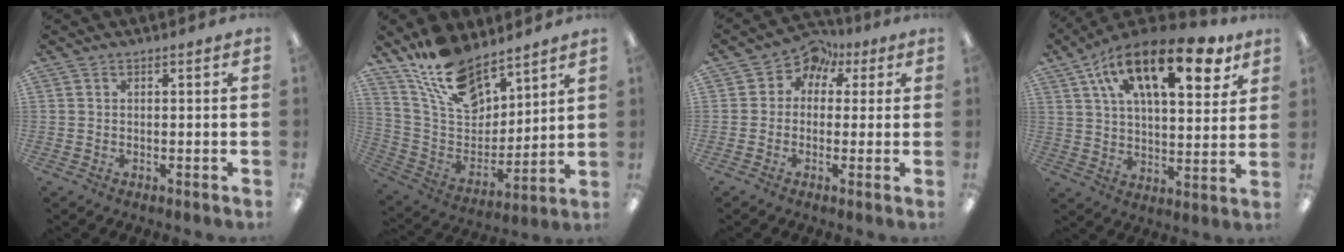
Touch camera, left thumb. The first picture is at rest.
{"total": 16.0, "force": [12.4, 7.1, 7.1], "torque": [-0.144, -0.073, 0.231]}
{"total": 5.6, "force": [2.9, 4.6, 1.5], "torque": [-0.028, -0.019, 0.050]}
{"total": 21.2, "force": [11.4, 9.2, 15.3], "torque": [-0.244, -0.040, 0.186]}